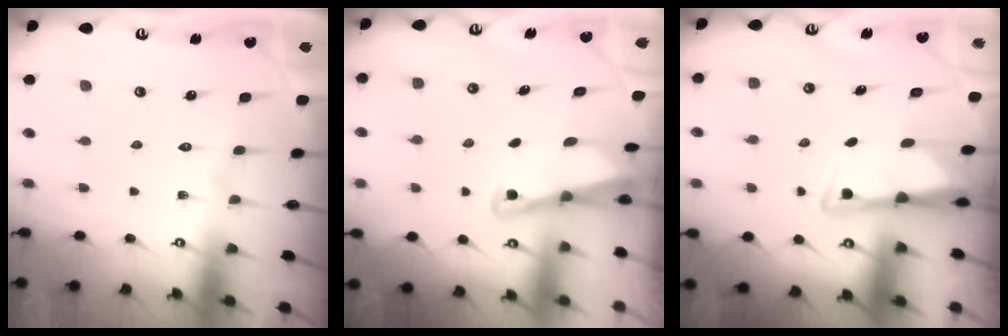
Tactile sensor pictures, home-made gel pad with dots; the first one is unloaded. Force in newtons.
{"total": 2.2, "press": 2.2, "slide": 0.3}
{"total": 2.9, "press": 2.9, "slide": 0.6}